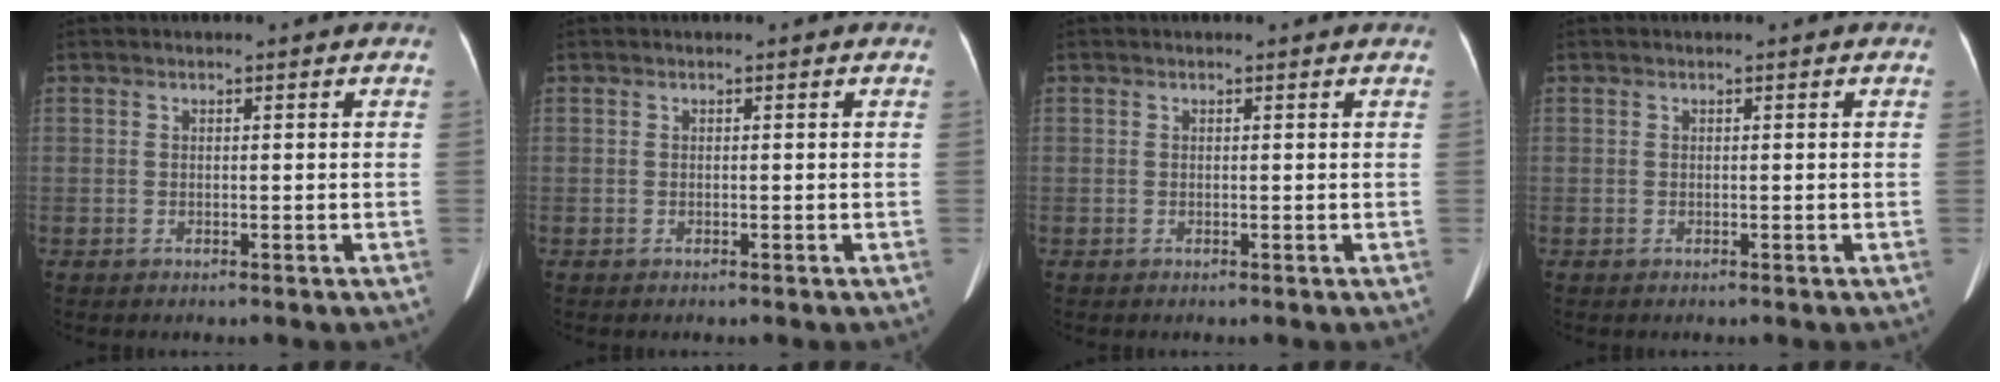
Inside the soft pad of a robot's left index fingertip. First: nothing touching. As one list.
[{"total": 0.0}, {"total": 0.5, "force": [0.5, 0.2, 0.1], "torque": [-0.008, 0.004, 0.000]}, {"total": 0.0}]